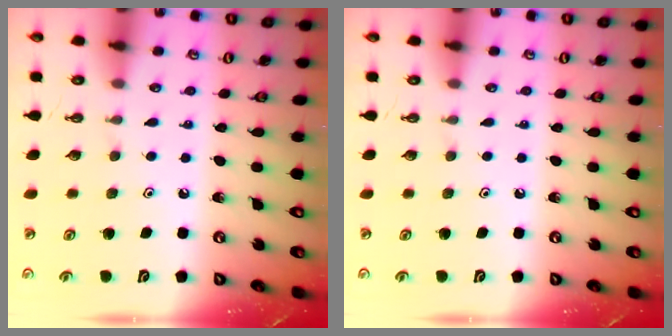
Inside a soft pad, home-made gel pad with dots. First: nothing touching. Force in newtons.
{"total": 0.0}